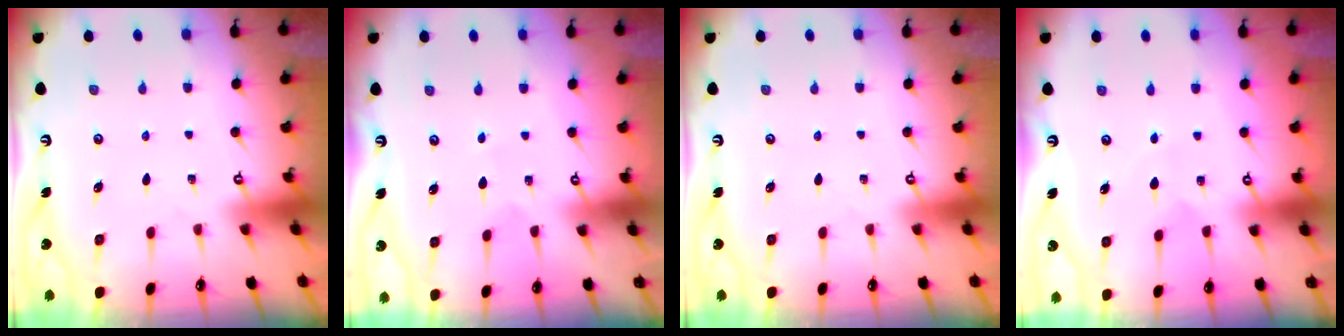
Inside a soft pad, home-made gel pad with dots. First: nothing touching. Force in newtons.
{"total": 2.9, "press": 2.9, "slide": 0.3}
{"total": 0.0}
{"total": 3.8, "press": 3.8, "slide": 0.1}